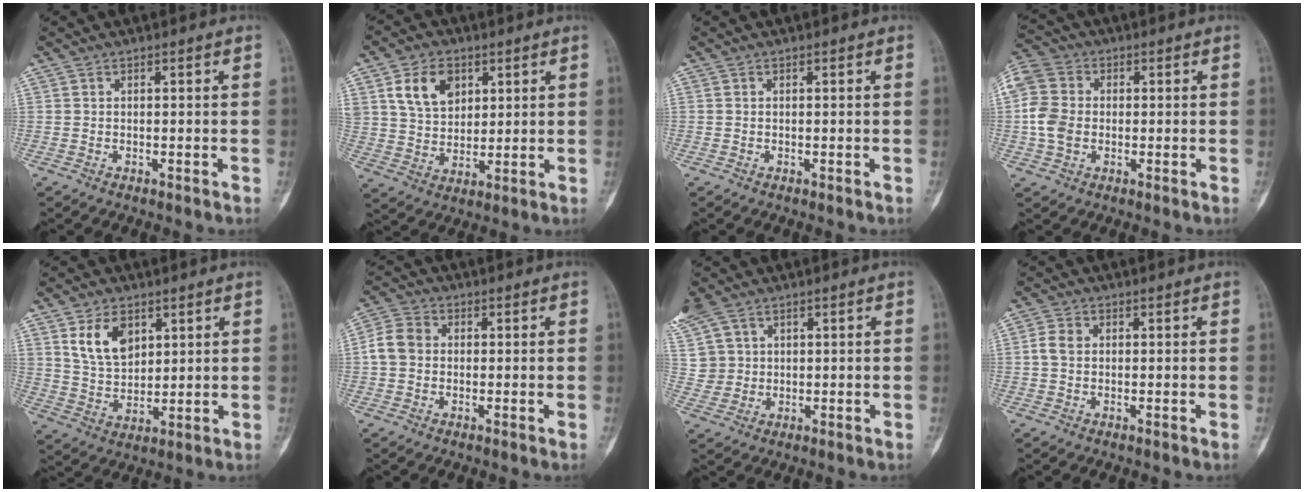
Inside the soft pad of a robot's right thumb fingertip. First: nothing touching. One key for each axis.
{"total": 10.2, "fx": 4.3, "fy": 7.2, "fz": 5.7, "tx": -0.075, "ty": -0.016, "tz": 0.086}
{"total": 0.0}
{"total": 8.8, "fx": -0.4, "fy": 7.0, "fz": 5.2, "tx": -0.111, "ty": 0.014, "tz": -0.017}
{"total": 9.5, "fx": 4.4, "fy": 6.2, "fz": 5.8, "tx": -0.083, "ty": -0.025, "tz": 0.093}
{"total": 5.8, "fx": 0.0, "fy": 4.8, "fz": 3.2, "tx": -0.060, "ty": 0.016, "tz": -0.008}
{"total": 9.5, "fx": 5.1, "fy": 7.2, "fz": 3.5, "tx": -0.073, "ty": 0.001, "tz": 0.117}
{"total": 3.1, "fx": 0.3, "fy": 2.5, "fz": 1.9, "tx": -0.041, "ty": 0.008, "tz": 0.001}